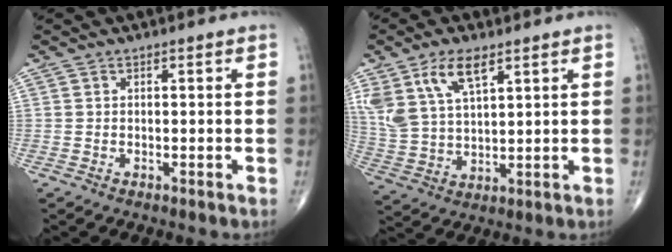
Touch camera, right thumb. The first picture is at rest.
{"total": 11.5, "force": [6.3, 5.1, 8.1], "torque": [-0.162, -0.016, 0.132]}